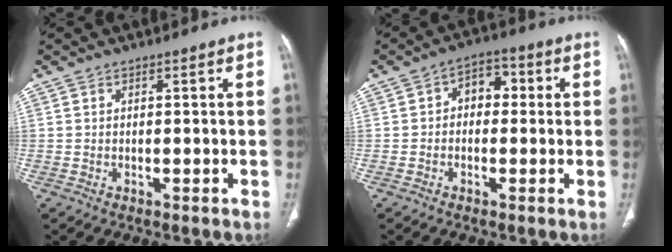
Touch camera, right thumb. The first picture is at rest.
{"total": 5.8, "force": [0.4, 4.1, 4.0], "torque": [-0.031, 0.020, -0.004]}